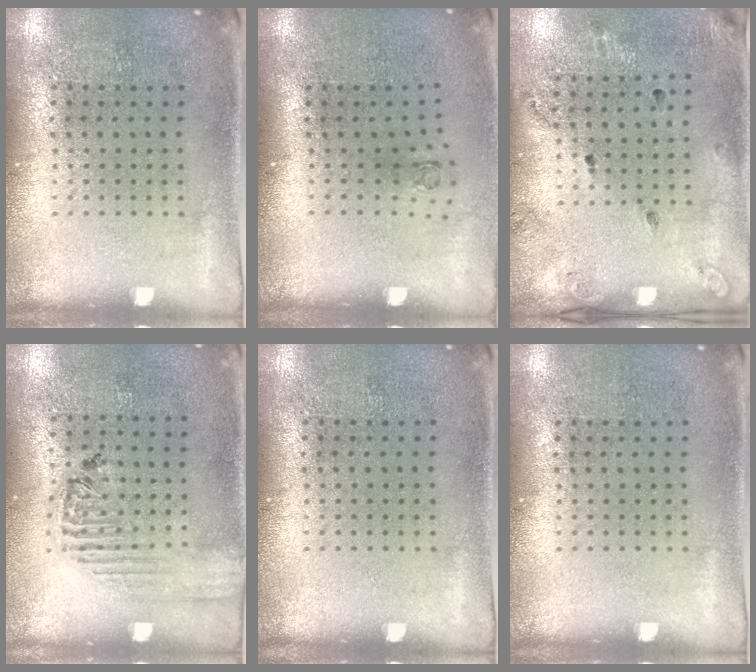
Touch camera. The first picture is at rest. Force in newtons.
{"total": 0.6, "press": 0.3, "slide": 0.6}
{"total": 1.8, "press": 1.2, "slide": 1.3}
{"total": 1.6, "press": 1.6, "slide": 0.4}
{"total": 0.0}
{"total": 0.0}